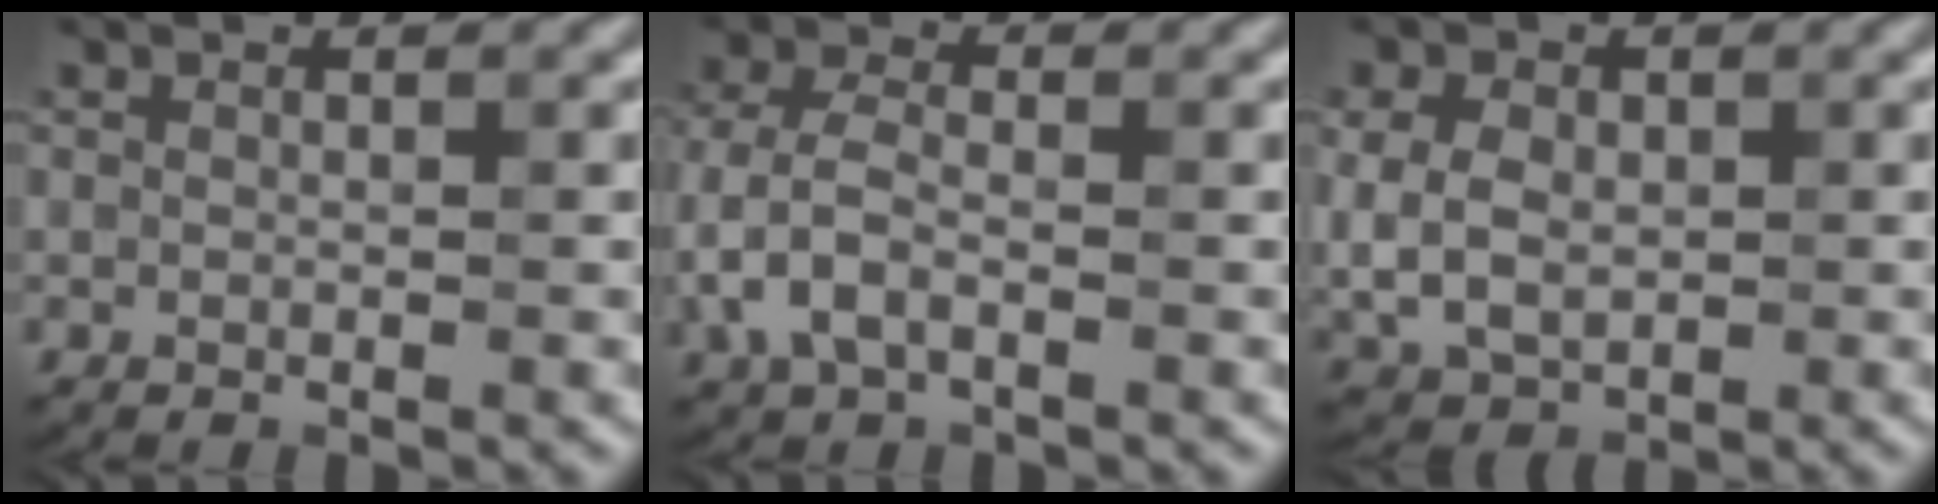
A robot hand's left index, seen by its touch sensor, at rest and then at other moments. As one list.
[{"total": 3.5, "force": [-1.2, 1.7, 2.8], "torque": [-0.074, 0.009, -0.032]}, {"total": 6.8, "force": [0.9, 5.3, 4.2], "torque": [-0.080, 0.026, -0.003]}]